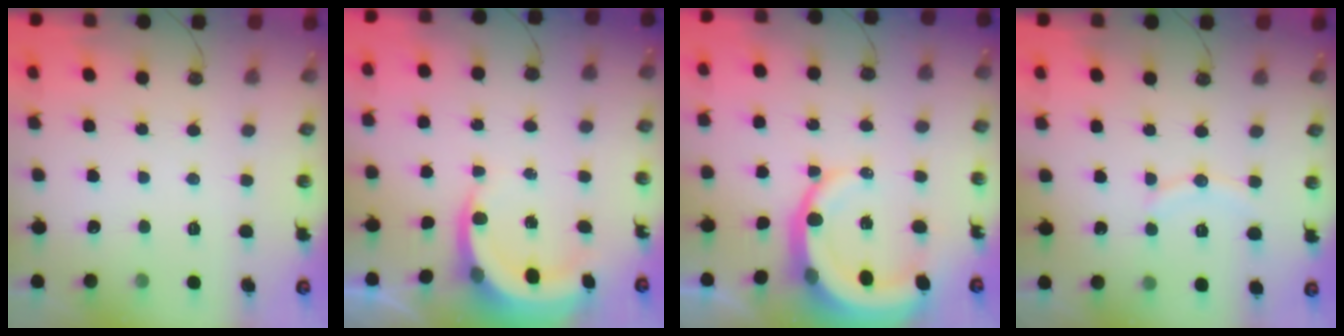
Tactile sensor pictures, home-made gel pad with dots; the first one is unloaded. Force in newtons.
{"total": 5.5, "press": 5.4, "slide": 0.4}
{"total": 10.8, "press": 10.7, "slide": 1.2}
{"total": 8.2, "press": 8.1, "slide": 0.8}